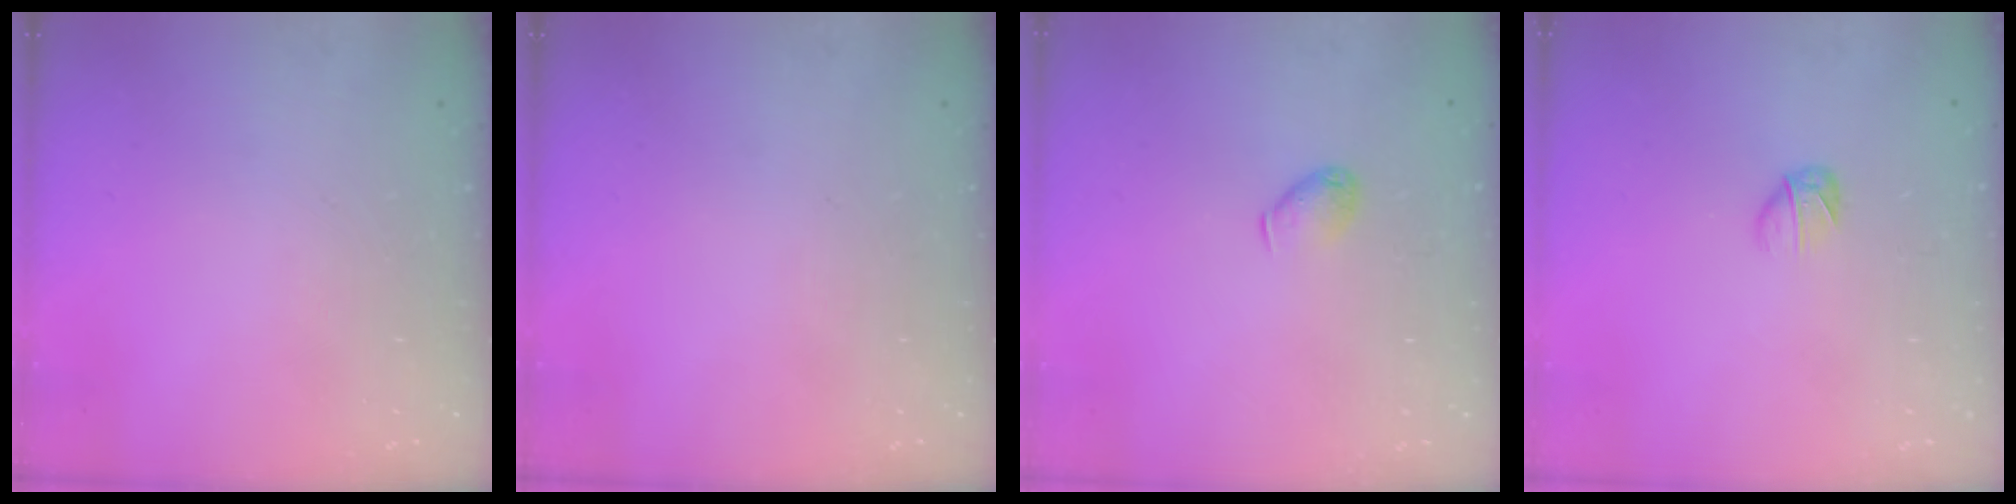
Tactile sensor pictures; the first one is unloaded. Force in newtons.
{"total": 0.0}
{"total": 4.4, "press": 4.2, "slide": 1.2}
{"total": 2.7, "press": 2.7, "slide": 0.7}